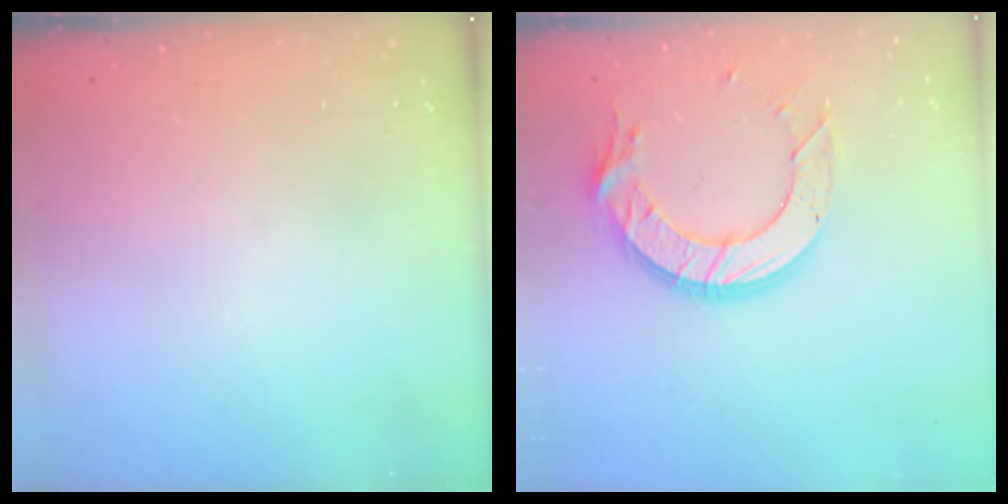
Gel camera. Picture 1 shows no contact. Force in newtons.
{"total": 13.4, "press": 13.3, "slide": 0.8}